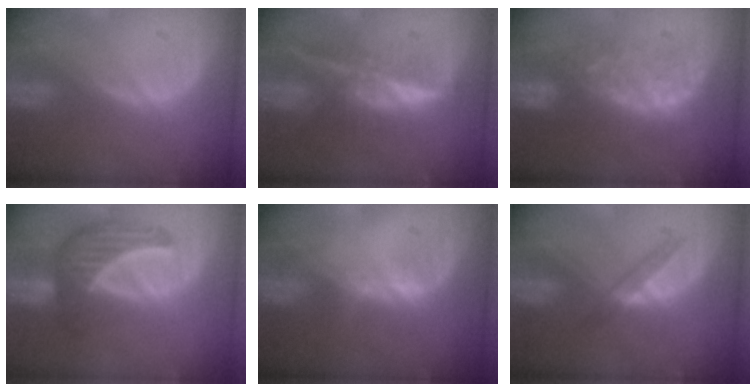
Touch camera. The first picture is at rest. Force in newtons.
{"total": 6.7, "press": 5.8, "slide": 3.3}
{"total": 7.8, "press": 7.7, "slide": 1.3}
{"total": 6.9, "press": 6.8, "slide": 1.0}
{"total": 0.6, "press": 0.5, "slide": 0.4}
{"total": 2.6, "press": 2.4, "slide": 1.0}